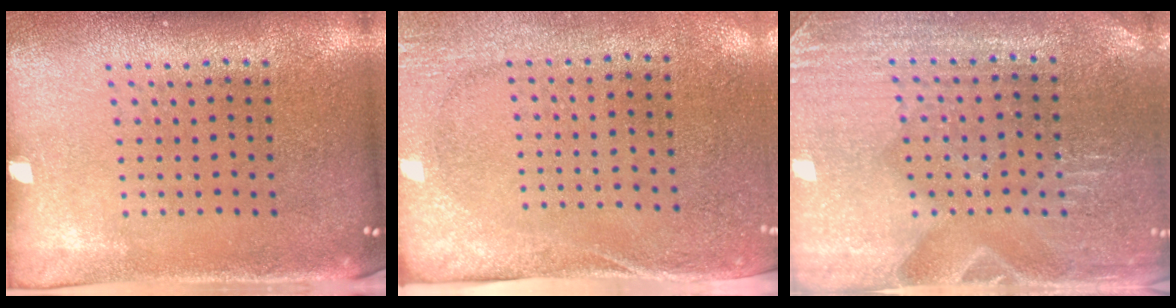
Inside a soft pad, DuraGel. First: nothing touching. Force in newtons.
{"total": 2.8, "press": 2.2, "slide": 1.7}
{"total": 3.2, "press": 3.1, "slide": 0.4}